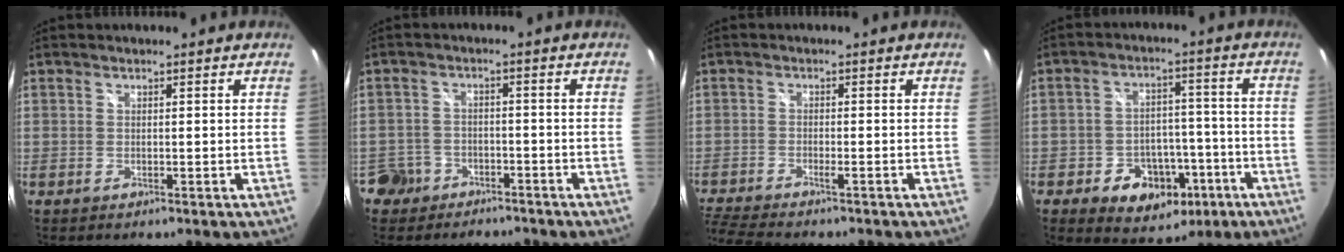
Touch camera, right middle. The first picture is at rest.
{"total": 6.5, "force": [-4.4, 4.7, 0.6], "torque": [-0.030, 0.020, -0.076]}
{"total": 7.8, "force": [-7.0, 0.6, 3.5], "torque": [-0.102, -0.022, -0.127]}
{"total": 12.7, "force": [-6.1, 9.2, 6.1], "torque": [-0.124, 0.028, -0.066]}